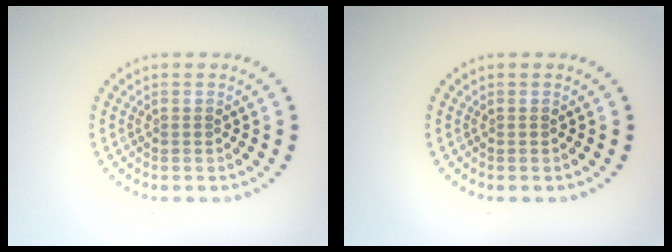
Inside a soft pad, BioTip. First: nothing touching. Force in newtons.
{"total": 0.0}